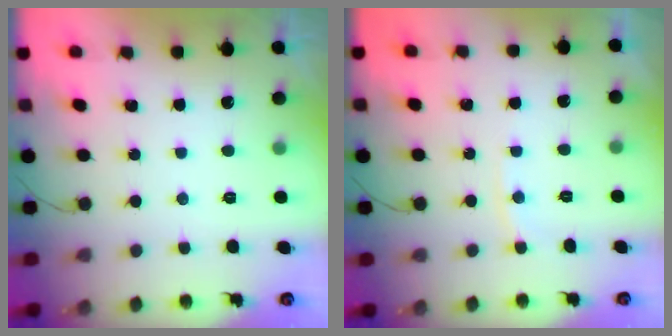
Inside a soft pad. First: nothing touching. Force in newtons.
{"total": 3.4, "press": 3.4, "slide": 0.5}